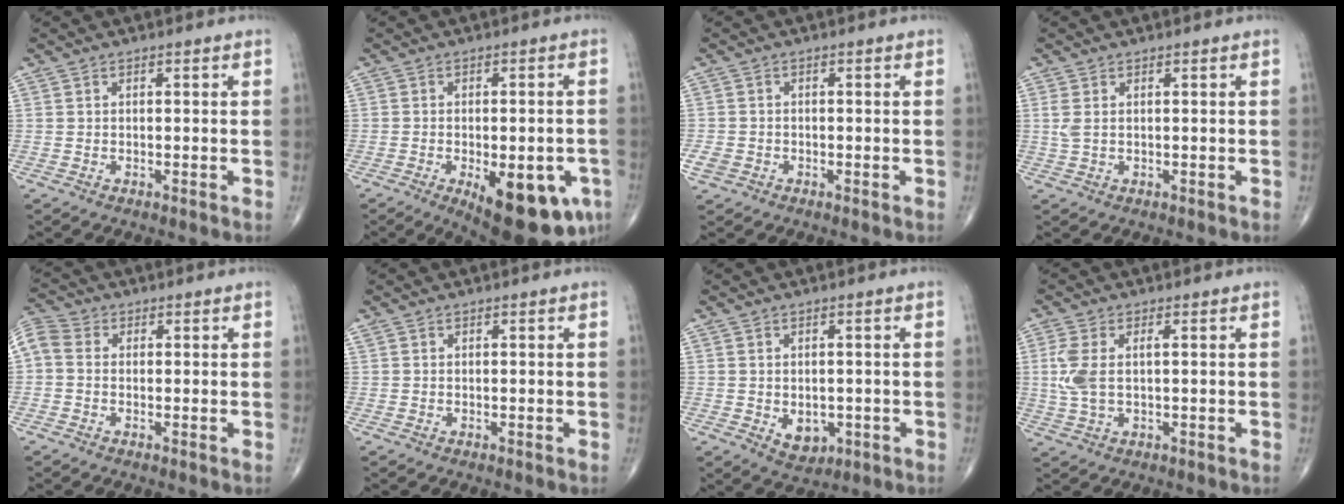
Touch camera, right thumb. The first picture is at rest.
{"total": 16.8, "force": [-6.8, 6.8, 13.8], "torque": [-0.135, 0.002, -0.075]}
{"total": 2.6, "force": [-1.1, 2.1, 1.1], "torque": [-0.021, 0.006, -0.019]}
{"total": 1.9, "force": [0.4, 0.9, 1.6], "torque": [-0.045, 0.008, 0.014]}
{"total": 5.6, "force": [0.2, 4.3, 3.5], "torque": [-0.080, 0.017, -0.006]}
{"total": 0.0}
{"total": 4.5, "force": [-0.9, 3.3, 2.9], "torque": [-0.020, -0.003, -0.001]}
{"total": 6.0, "force": [0.6, 2.7, 5.4], "torque": [-0.142, 0.009, 0.014]}